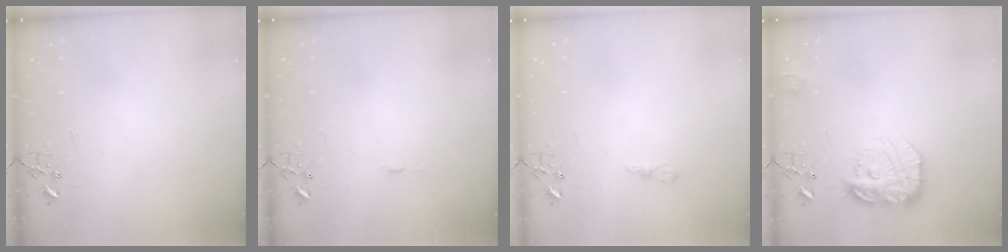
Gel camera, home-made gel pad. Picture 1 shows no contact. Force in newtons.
{"total": 3.3, "press": 3.3, "slide": 0.4}
{"total": 5.7, "press": 5.7, "slide": 0.3}
{"total": 18.7, "press": 18.6, "slide": 1.6}